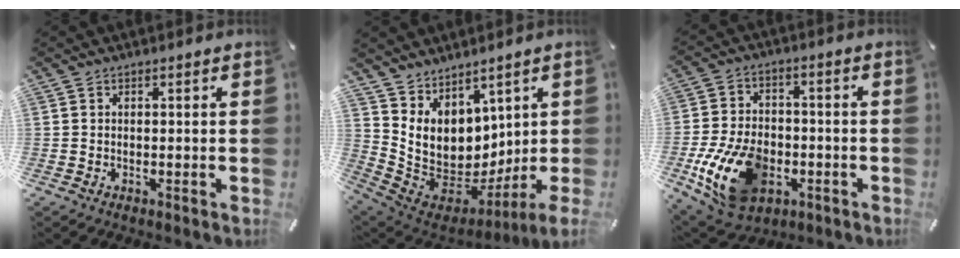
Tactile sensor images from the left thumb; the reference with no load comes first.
{"total": 9.4, "force": [3.5, 7.6, 4.3], "torque": [-0.122, -0.045, 0.079]}
{"total": 16.7, "force": [-5.3, 11.4, 11.1], "torque": [-0.221, 0.019, -0.089]}